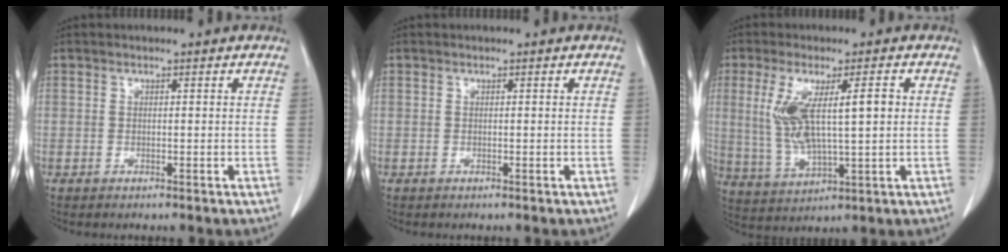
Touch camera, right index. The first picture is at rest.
{"total": 0.0}
{"total": 10.7, "force": [1.8, 2.4, 10.2], "torque": [-0.207, 0.005, 0.043]}